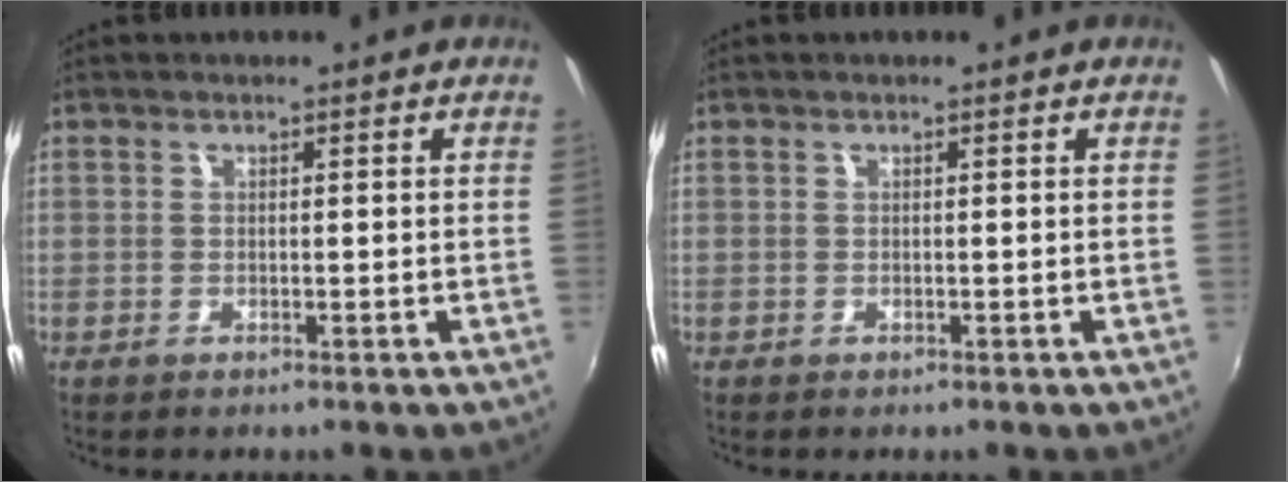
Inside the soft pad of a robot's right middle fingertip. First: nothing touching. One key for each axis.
{"total": 0.0}